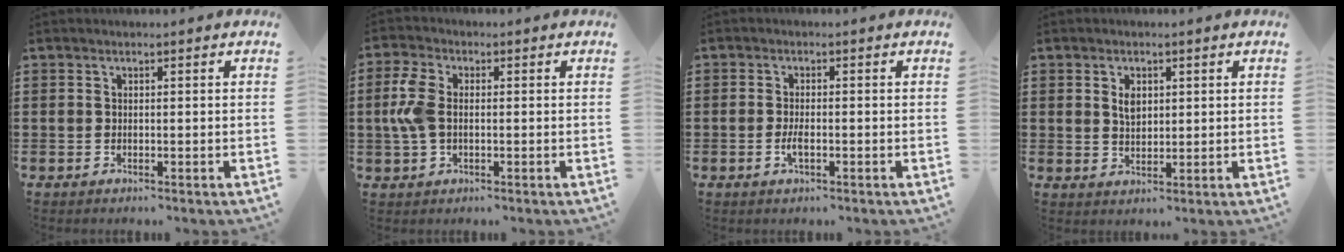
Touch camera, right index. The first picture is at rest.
{"total": 5.7, "force": [0.2, 3.5, 4.5], "torque": [-0.127, -0.002, -0.007]}
{"total": 2.2, "force": [-0.7, 0.7, 2.0], "torque": [-0.044, -0.004, -0.014]}
{"total": 2.7, "force": [0.9, 1.7, 1.9], "torque": [-0.036, 0.003, 0.014]}